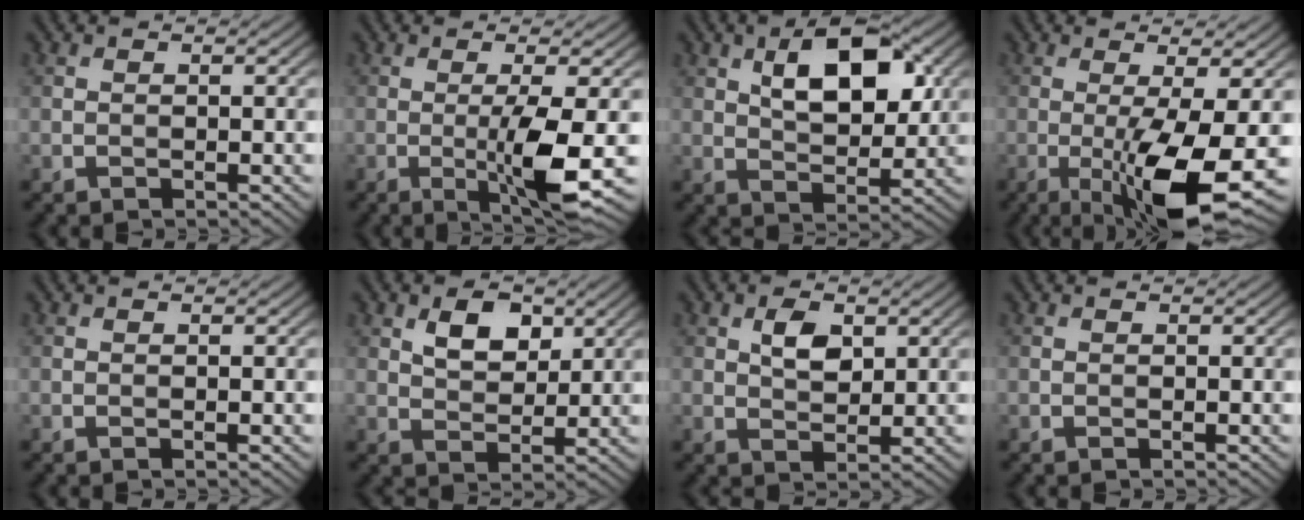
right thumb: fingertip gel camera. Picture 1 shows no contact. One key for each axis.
{"total": 6.7, "fx": -1.2, "fy": 0.8, "fz": 6.6, "tx": -0.124, "ty": 0.000, "tz": -0.020}
{"total": 9.4, "fx": 3.3, "fy": 4.8, "fz": 7.4, "tx": -0.120, "ty": 0.007, "tz": 0.052}
{"total": 10.4, "fx": -2.7, "fy": 2.0, "fz": 9.9, "tx": -0.159, "ty": -0.005, "tz": -0.038}
{"total": 0.0}
{"total": 5.1, "fx": 2.4, "fy": 3.0, "fz": 3.3, "tx": -0.060, "ty": -0.003, "tz": 0.042}
{"total": 3.8, "fx": 1.3, "fy": 2.2, "fz": 2.8, "tx": -0.056, "ty": 0.001, "tz": 0.025}
{"total": 0.0}